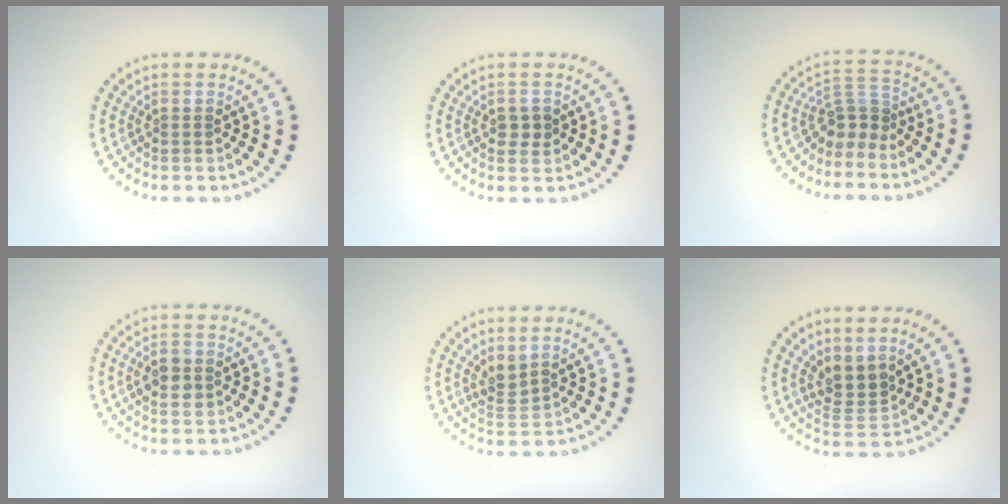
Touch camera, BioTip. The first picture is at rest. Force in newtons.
{"total": 1.5, "press": 1.5, "slide": 0.1}
{"total": 2.8, "press": 1.8, "slide": 2.2}
{"total": 2.6, "press": 2.6, "slide": 0.1}
{"total": 1.8, "press": 1.4, "slide": 1.1}
{"total": 2.9, "press": 2.2, "slide": 1.9}